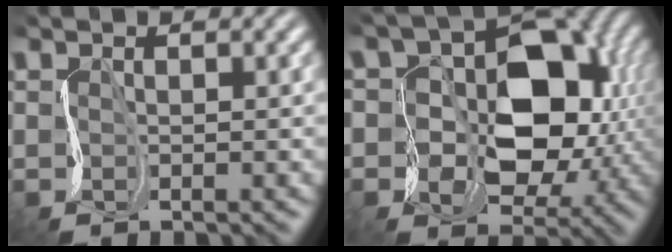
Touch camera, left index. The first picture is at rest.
{"total": 10.1, "force": [-0.1, 7.2, 7.1], "torque": [-0.101, 0.000, 0.007]}